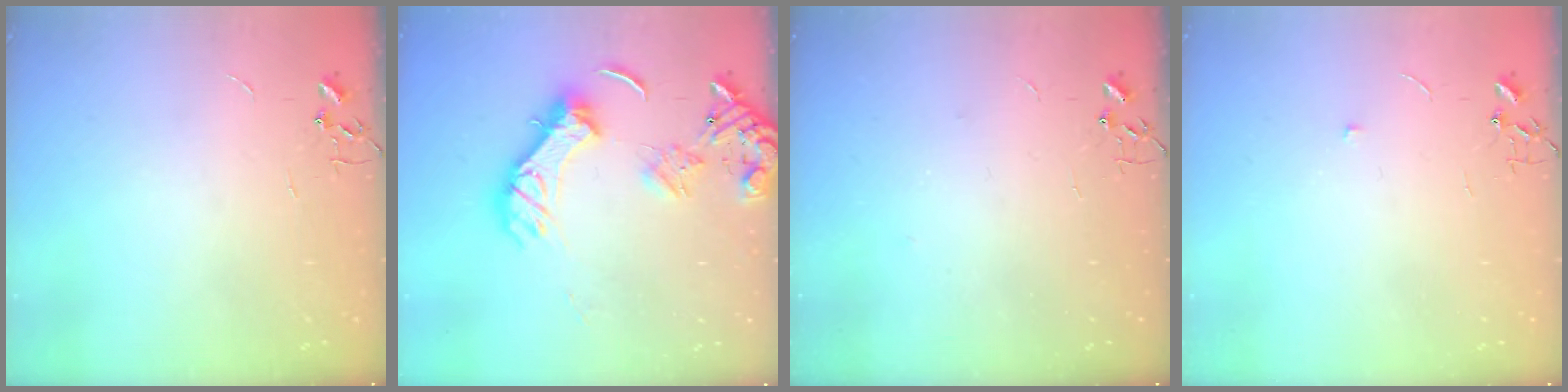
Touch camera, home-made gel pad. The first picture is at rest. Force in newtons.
{"total": 15.8, "press": 15.6, "slide": 2.3}
{"total": 2.5, "press": 2.1, "slide": 1.4}
{"total": 4.0, "press": 3.7, "slide": 1.6}